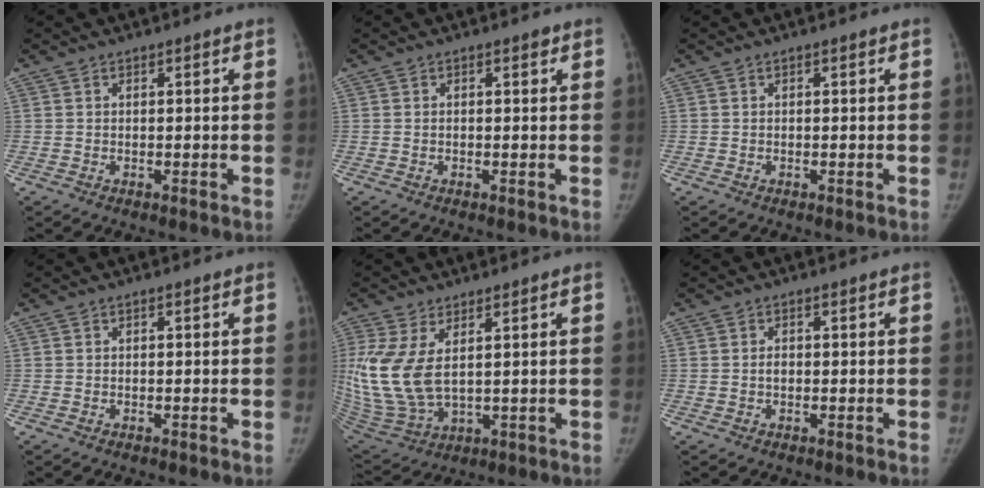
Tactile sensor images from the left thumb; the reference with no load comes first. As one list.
[{"total": 0.5, "force": [0.1, 0.2, 0.4], "torque": [-0.001, 0.001, 0.001]}, {"total": 0.0}, {"total": 0.0}, {"total": 13.8, "force": [3.0, 7.2, 11.4], "torque": [-0.255, -0.022, 0.081]}, {"total": 1.0, "force": [-0.2, 0.7, 0.7], "torque": [-0.009, 0.001, -0.003]}]